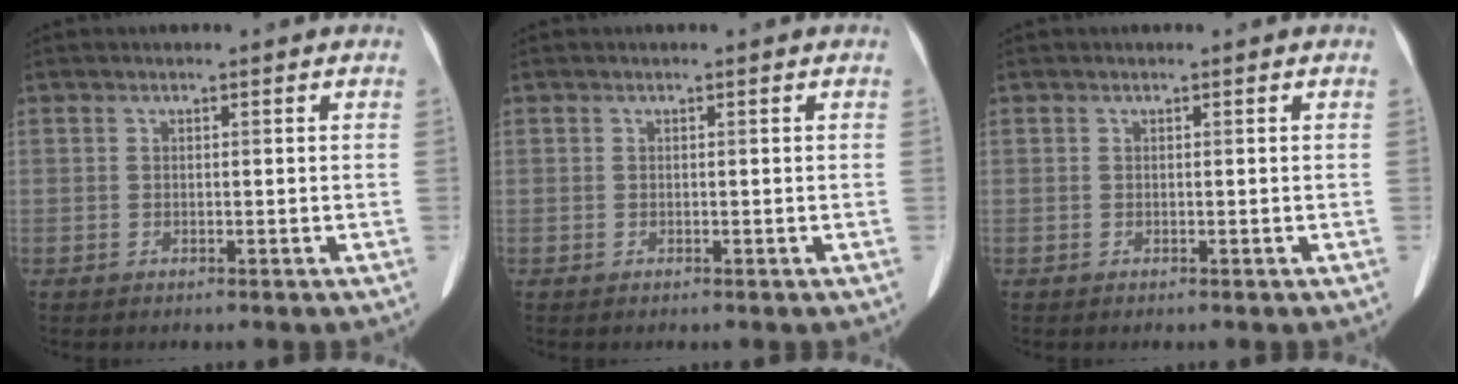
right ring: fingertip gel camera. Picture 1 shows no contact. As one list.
[{"total": 0.0}, {"total": 0.0}]